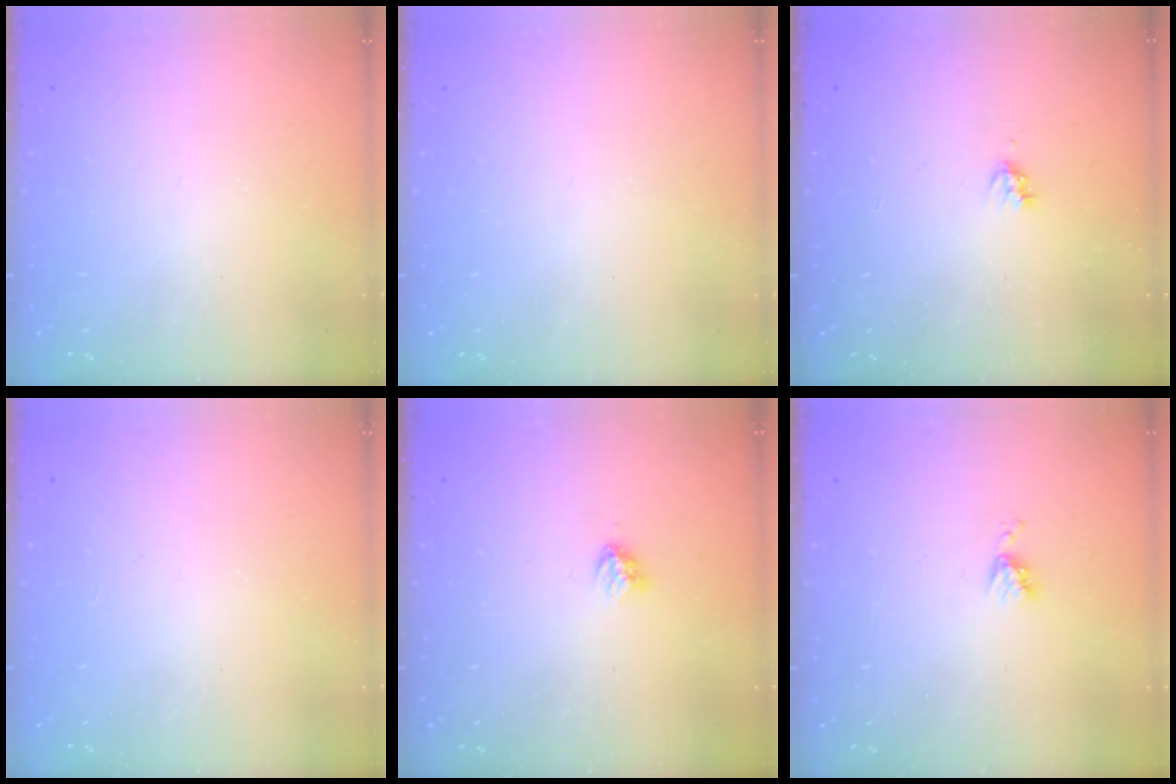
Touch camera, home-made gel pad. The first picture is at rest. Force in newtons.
{"total": 0.0}
{"total": 2.6, "press": 2.6, "slide": 0.4}
{"total": 1.7, "press": 1.7, "slide": 0.2}
{"total": 3.1, "press": 3.1, "slide": 0.3}
{"total": 4.0, "press": 4.0, "slide": 0.5}